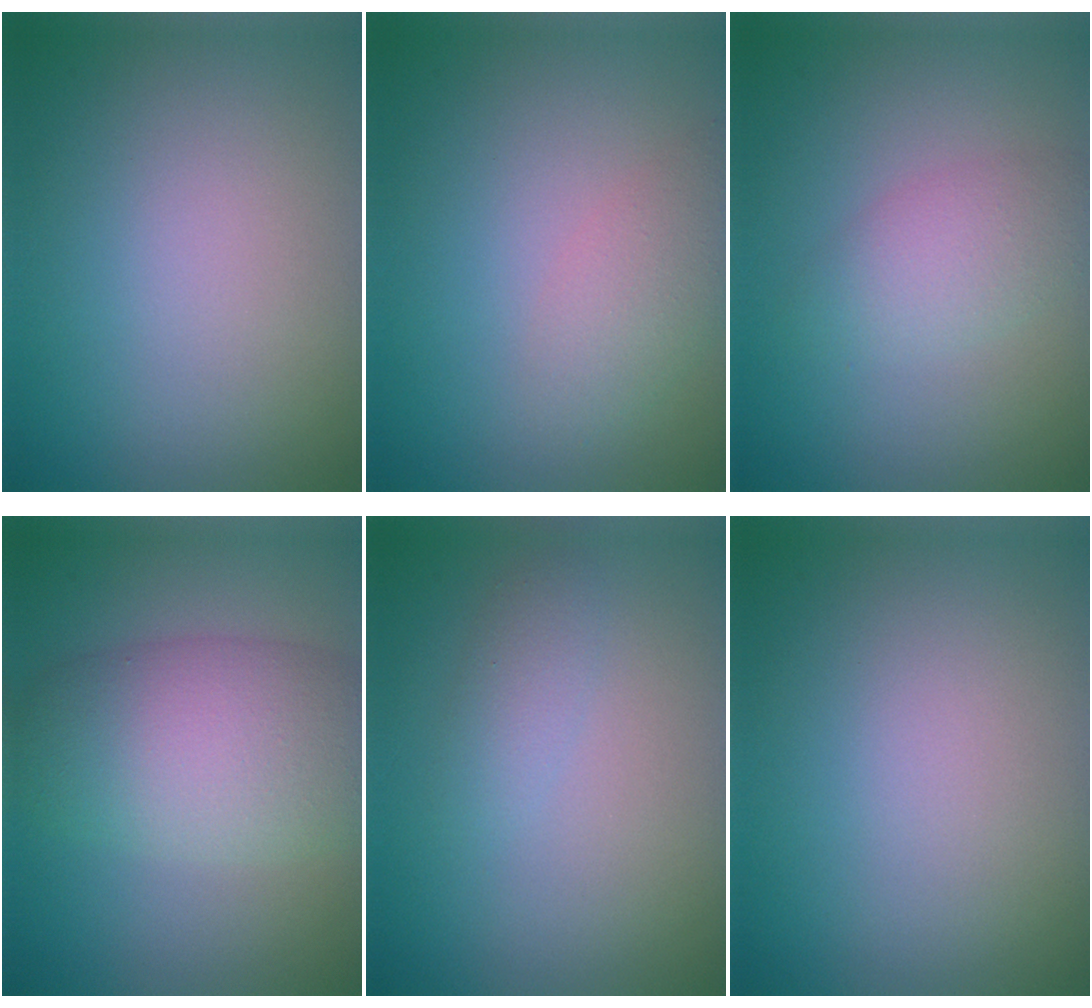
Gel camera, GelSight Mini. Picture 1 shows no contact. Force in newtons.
{"total": 2.4, "press": 2.4, "slide": 0.2}
{"total": 2.7, "press": 2.7, "slide": 0.1}
{"total": 7.4, "press": 7.3, "slide": 0.4}
{"total": 1.5, "press": 1.5, "slide": 0.1}
{"total": 0.0}